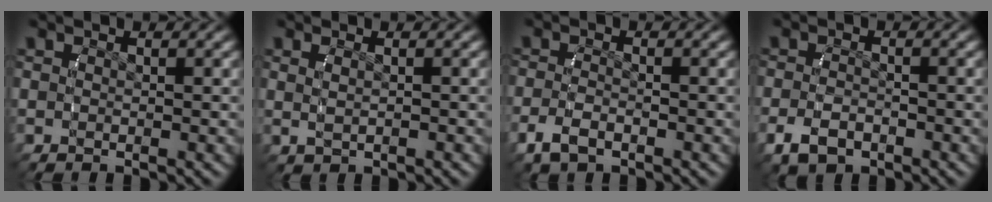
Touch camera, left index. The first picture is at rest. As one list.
[{"total": 0.9, "force": [0.1, 0.2, 0.9], "torque": [-0.028, -0.007, 0.012]}, {"total": 2.3, "force": [-1.1, 1.2, 1.6], "torque": [-0.039, -0.004, -0.015]}, {"total": 3.0, "force": [-1.5, 1.9, 1.7], "torque": [-0.039, -0.007, -0.019]}]